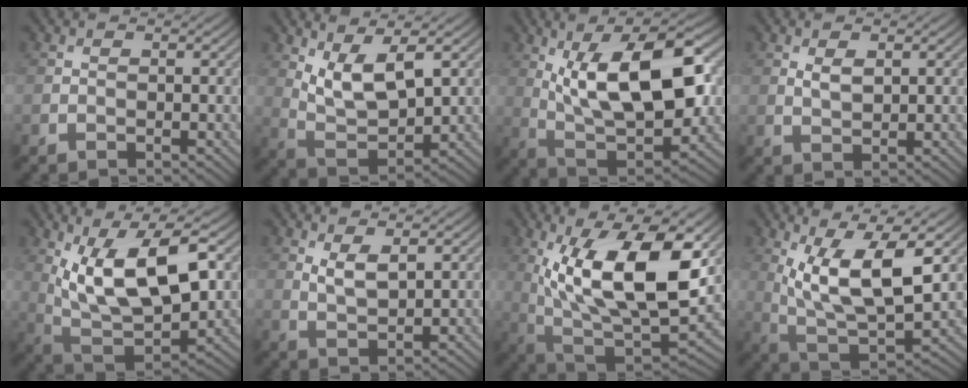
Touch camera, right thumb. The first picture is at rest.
{"total": 7.8, "force": [3.6, 3.3, 6.2], "torque": [-0.131, -0.004, 0.073]}
{"total": 16.6, "force": [3.6, 7.3, 14.5], "torque": [-0.241, 0.021, 0.054]}
{"total": 2.1, "force": [0.8, 1.0, 1.6], "torque": [-0.037, -0.005, 0.020]}
{"total": 15.1, "force": [4.1, 6.8, 12.9], "torque": [-0.233, 0.008, 0.070]}
{"total": 3.2, "force": [1.4, 1.2, 2.6], "torque": [-0.060, -0.006, 0.034]}
{"total": 17.1, "force": [4.4, 6.9, 15.0], "torque": [-0.265, 0.004, 0.070]}
{"total": 12.9, "force": [3.9, 4.8, 11.3], "torque": [-0.224, -0.007, 0.077]}